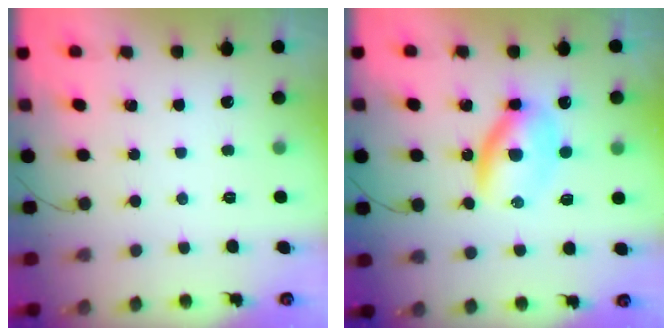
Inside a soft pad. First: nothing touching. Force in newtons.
{"total": 6.5, "press": 6.5, "slide": 0.2}